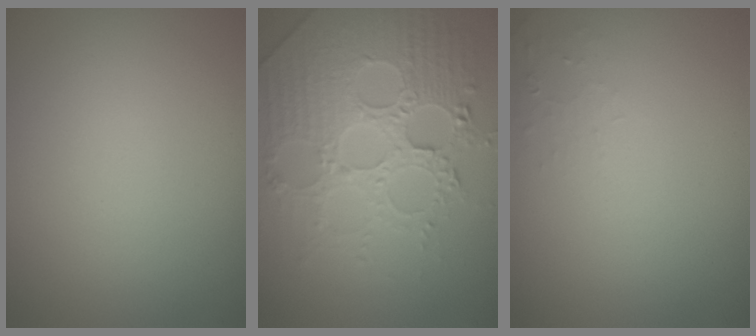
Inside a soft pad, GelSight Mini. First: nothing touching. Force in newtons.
{"total": 8.2, "press": 6.0, "slide": 5.5}
{"total": 0.9, "press": 0.9, "slide": 0.2}